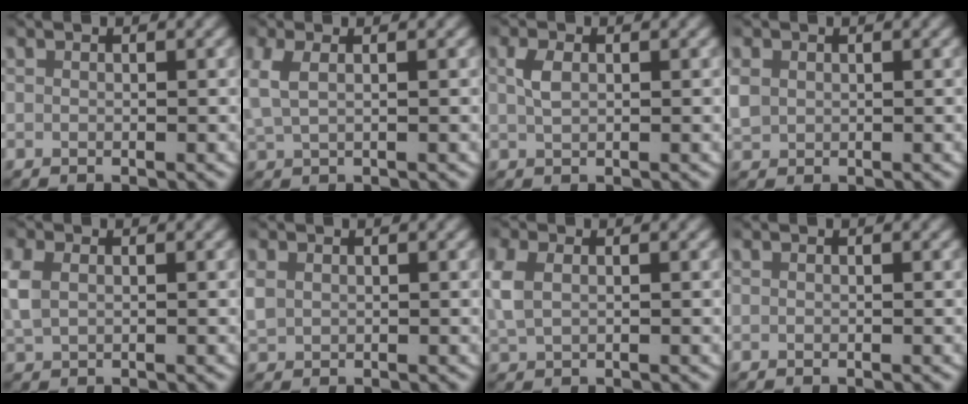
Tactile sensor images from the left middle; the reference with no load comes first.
{"total": 3.2, "force": [0.7, 2.0, 2.5], "torque": [-0.064, 0.004, 0.013]}
{"total": 1.5, "force": [0.3, 0.8, 1.2], "torque": [-0.028, -0.001, 0.008]}
{"total": 2.5, "force": [0.4, 2.2, 1.1], "torque": [-0.045, -0.005, 0.012]}
{"total": 2.8, "force": [0.6, 2.0, 1.8], "torque": [-0.061, -0.004, 0.018]}
{"total": 2.1, "force": [0.4, 1.8, 1.0], "torque": [-0.038, -0.003, 0.014]}
{"total": 3.1, "force": [0.7, 2.2, 2.1], "torque": [-0.070, -0.004, 0.019]}
{"total": 0.0}